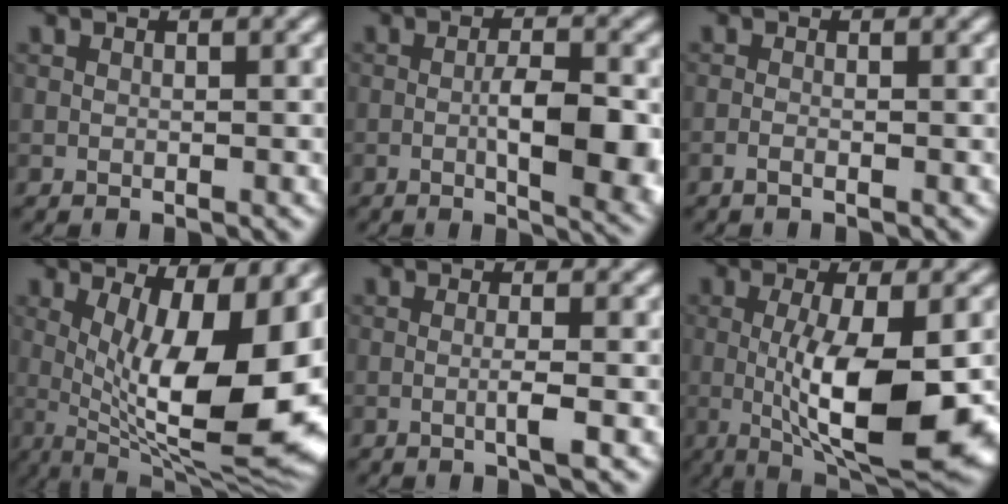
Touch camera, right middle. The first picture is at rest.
{"total": 6.3, "force": [-1.2, 1.9, 5.9], "torque": [-0.095, -0.006, -0.015]}
{"total": 0.8, "force": [-0.5, 0.2, 0.6], "torque": [-0.010, 0.000, -0.012]}
{"total": 15.6, "force": [0.8, 5.2, 14.6], "torque": [-0.185, -0.006, 0.020]}
{"total": 2.0, "force": [-0.4, 0.3, 2.0], "torque": [-0.033, -0.002, -0.012]}
{"total": 9.5, "force": [-1.3, 2.5, 9.0], "torque": [-0.156, -0.019, -0.015]}